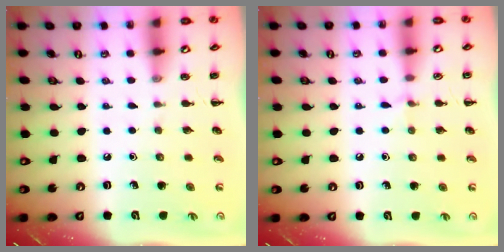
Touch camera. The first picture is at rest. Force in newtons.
{"total": 4.2, "press": 3.9, "slide": 1.6}